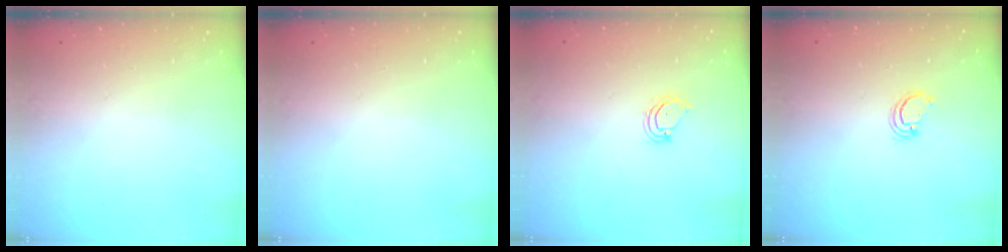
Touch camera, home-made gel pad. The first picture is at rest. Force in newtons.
{"total": 0.0}
{"total": 4.2, "press": 4.1, "slide": 0.5}
{"total": 2.6, "press": 2.6, "slide": 0.2}